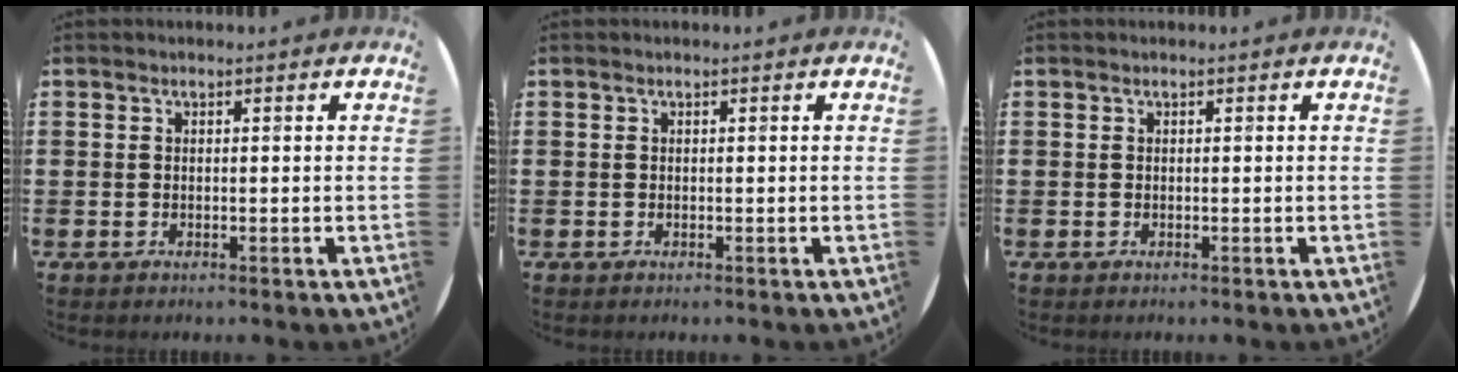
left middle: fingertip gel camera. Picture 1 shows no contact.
{"total": 0.0}
{"total": 0.0}